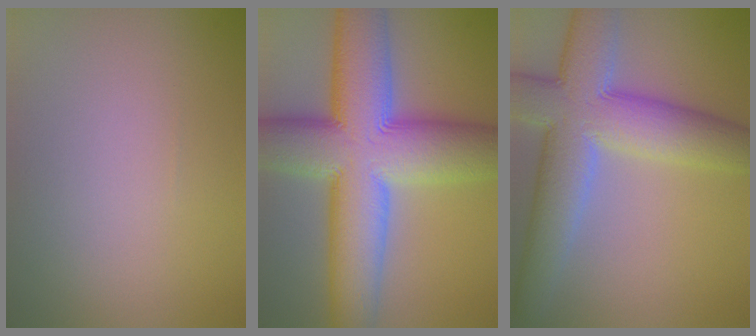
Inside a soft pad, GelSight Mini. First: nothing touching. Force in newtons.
{"total": 14.8, "press": 14.8, "slide": 0.7}
{"total": 10.3, "press": 10.2, "slide": 0.5}